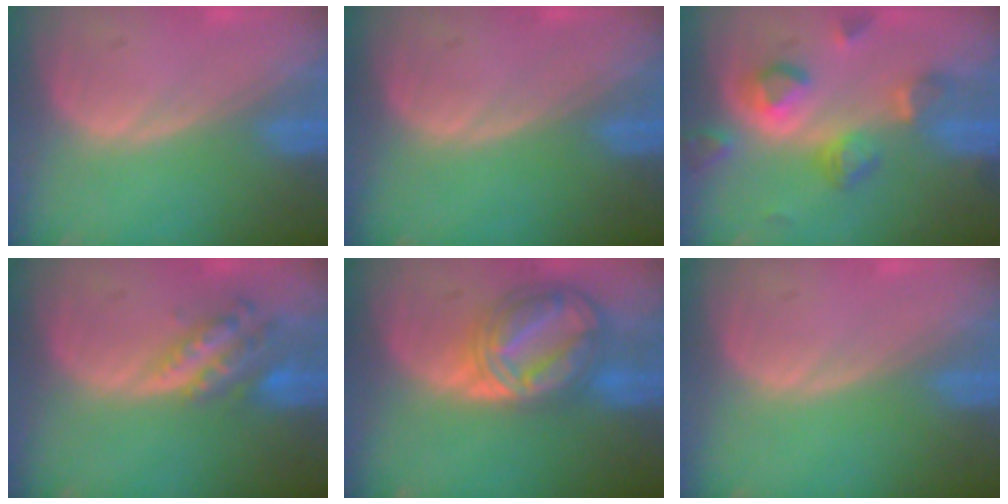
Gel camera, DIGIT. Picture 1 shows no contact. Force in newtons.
{"total": 0.0}
{"total": 7.1, "press": 6.8, "slide": 2.0}
{"total": 6.1, "press": 5.3, "slide": 2.9}
{"total": 8.9, "press": 8.8, "slide": 0.7}
{"total": 0.0}